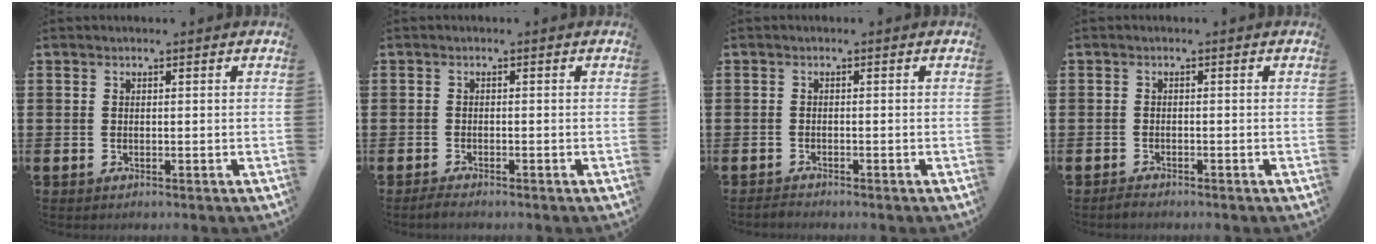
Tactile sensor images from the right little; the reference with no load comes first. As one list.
[{"total": 1.1, "force": [-0.9, 0.1, 0.6], "torque": [-0.012, -0.002, -0.018]}, {"total": 0.7, "force": [-0.7, 0.1, 0.1], "torque": [-0.005, -0.003, -0.015]}, {"total": 0.8, "force": [-0.7, 0.2, 0.2], "torque": [-0.006, -0.002, -0.015]}]